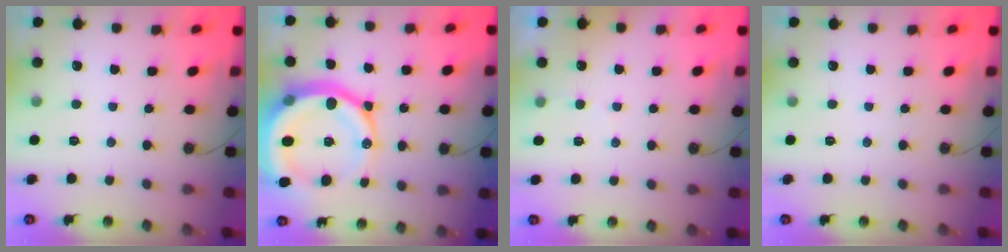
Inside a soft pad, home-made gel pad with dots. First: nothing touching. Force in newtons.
{"total": 22.2, "press": 22.1, "slide": 2.4}
{"total": 3.0, "press": 2.9, "slide": 0.3}
{"total": 0.0}